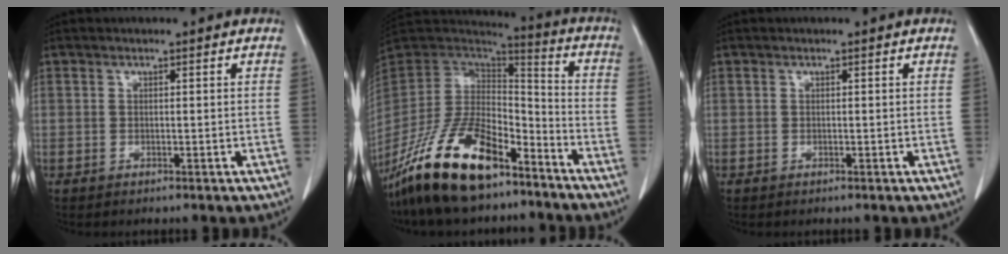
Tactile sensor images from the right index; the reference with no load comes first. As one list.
[{"total": 20.6, "force": [-14.4, 7.0, 12.9], "torque": [-0.276, -0.010, -0.268]}, {"total": 0.0}]